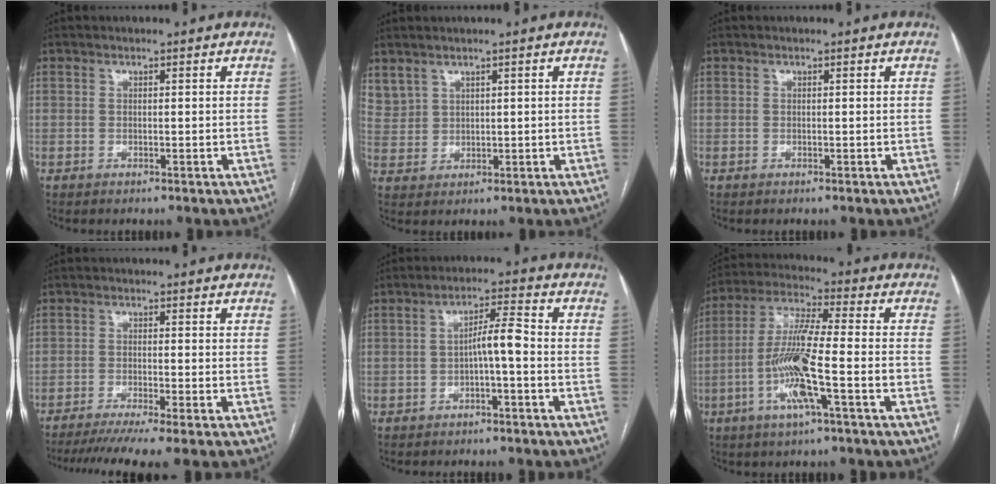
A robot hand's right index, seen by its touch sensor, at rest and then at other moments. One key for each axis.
{"total": 4.9, "fx": 3.5, "fy": 3.1, "fz": 1.5, "tx": -0.041, "ty": 0.011, "tz": 0.087}
{"total": 0.0}
{"total": 9.0, "fx": -7.3, "fy": -1.1, "fz": 5.2, "tx": -0.066, "ty": -0.021, "tz": -0.113}
{"total": 4.5, "fx": -1.1, "fy": 0.4, "fz": 4.3, "tx": -0.069, "ty": 0.017, "tz": -0.016}
{"total": 12.2, "fx": -3.8, "fy": 0.5, "fz": 11.6, "tx": -0.233, "ty": -0.001, "tz": -0.077}